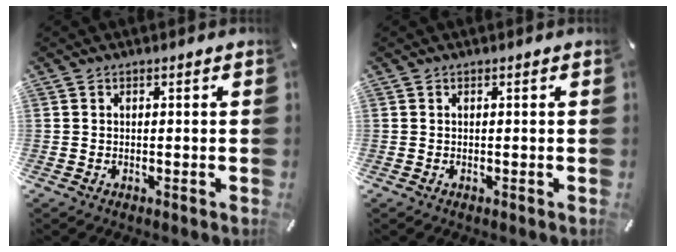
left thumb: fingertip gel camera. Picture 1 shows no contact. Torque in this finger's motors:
{"motor_torque": [-0.01, 0.01, 0.01, 0.01, 0.00]}